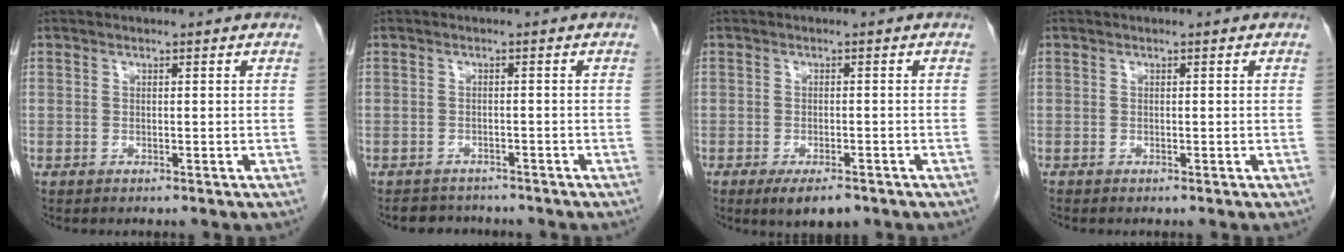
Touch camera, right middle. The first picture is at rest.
{"total": 4.0, "force": [-3.7, 1.5, 0.2], "torque": [-0.007, -0.003, -0.052]}
{"total": 5.9, "force": [-3.9, 2.0, 3.9], "torque": [-0.062, -0.011, -0.057]}
{"total": 0.0}